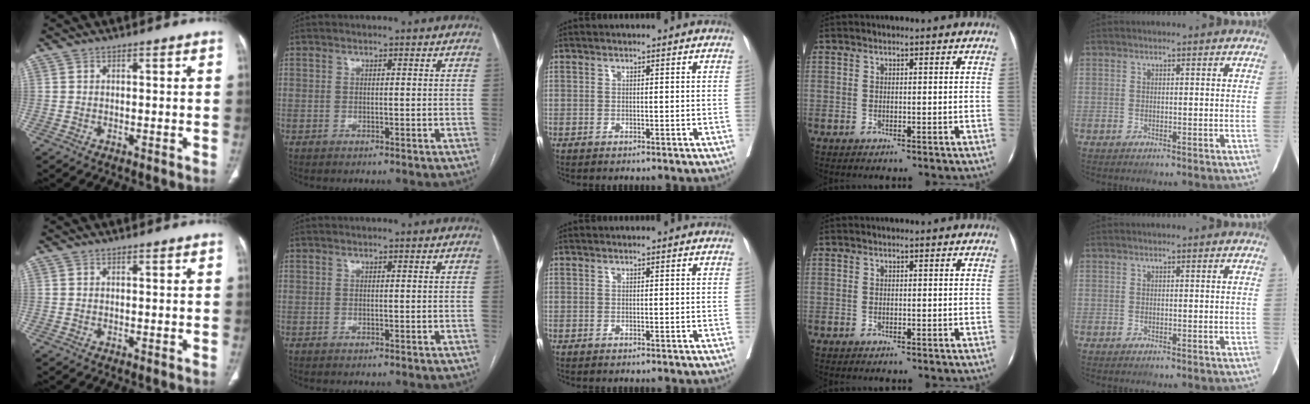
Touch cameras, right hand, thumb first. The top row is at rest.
{}